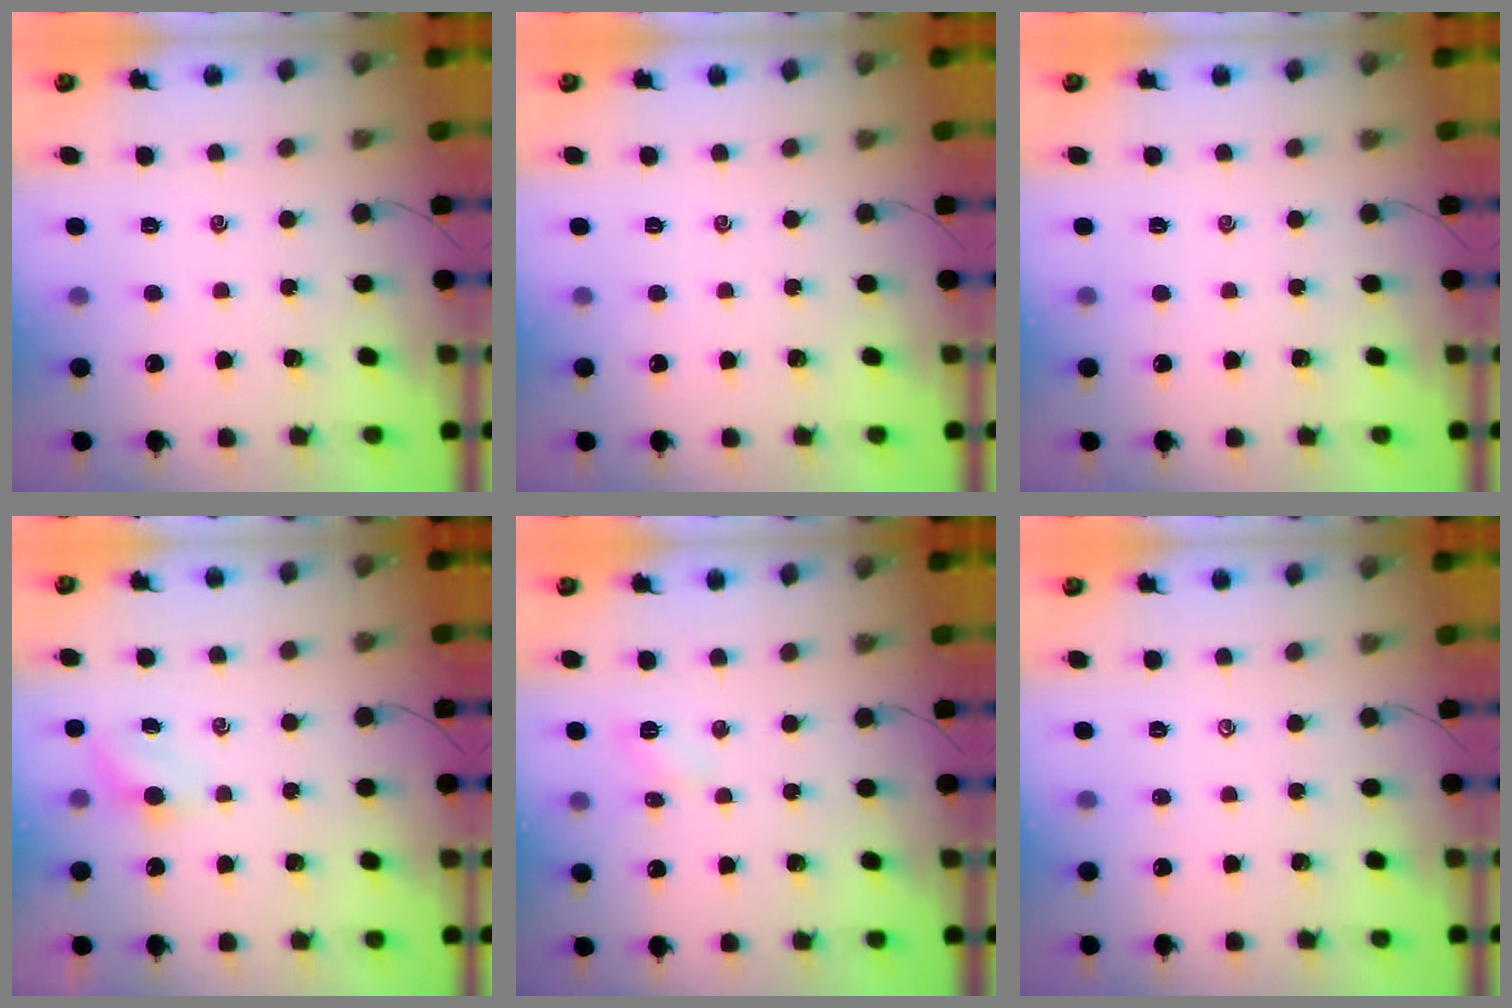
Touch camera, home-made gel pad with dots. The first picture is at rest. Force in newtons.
{"total": 0.0}
{"total": 0.0}
{"total": 4.3, "press": 4.1, "slide": 1.3}
{"total": 3.9, "press": 3.6, "slide": 1.3}
{"total": 0.0}